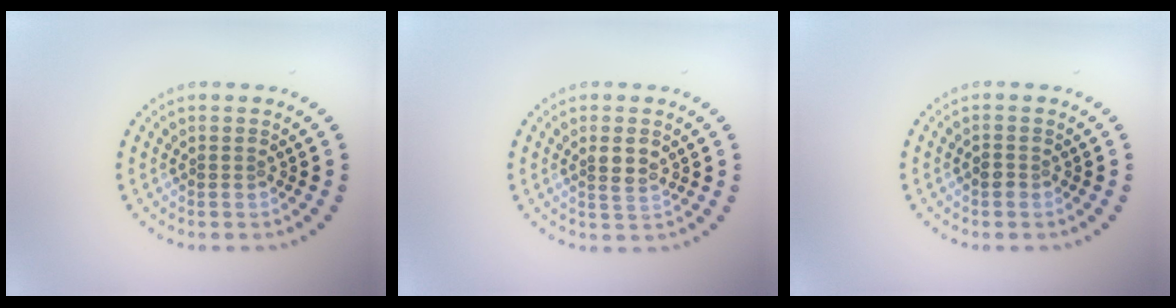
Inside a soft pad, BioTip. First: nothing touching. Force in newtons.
{"total": 1.7, "press": 1.6, "slide": 0.5}
{"total": 0.9, "press": 0.8, "slide": 0.4}